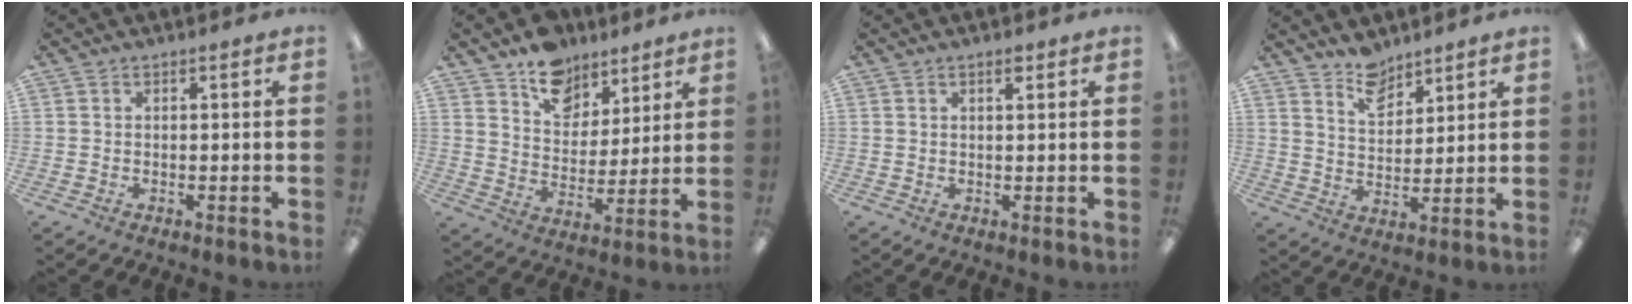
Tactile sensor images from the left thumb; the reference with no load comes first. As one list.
[{"total": 11.5, "force": [8.6, 7.1, 2.7], "torque": [-0.041, -0.056, 0.163]}, {"total": 1.6, "force": [1.1, 0.5, 1.0], "torque": [-0.014, -0.002, 0.018]}, {"total": 7.9, "force": [6.5, 3.9, 2.1], "torque": [-0.032, -0.039, 0.121]}]